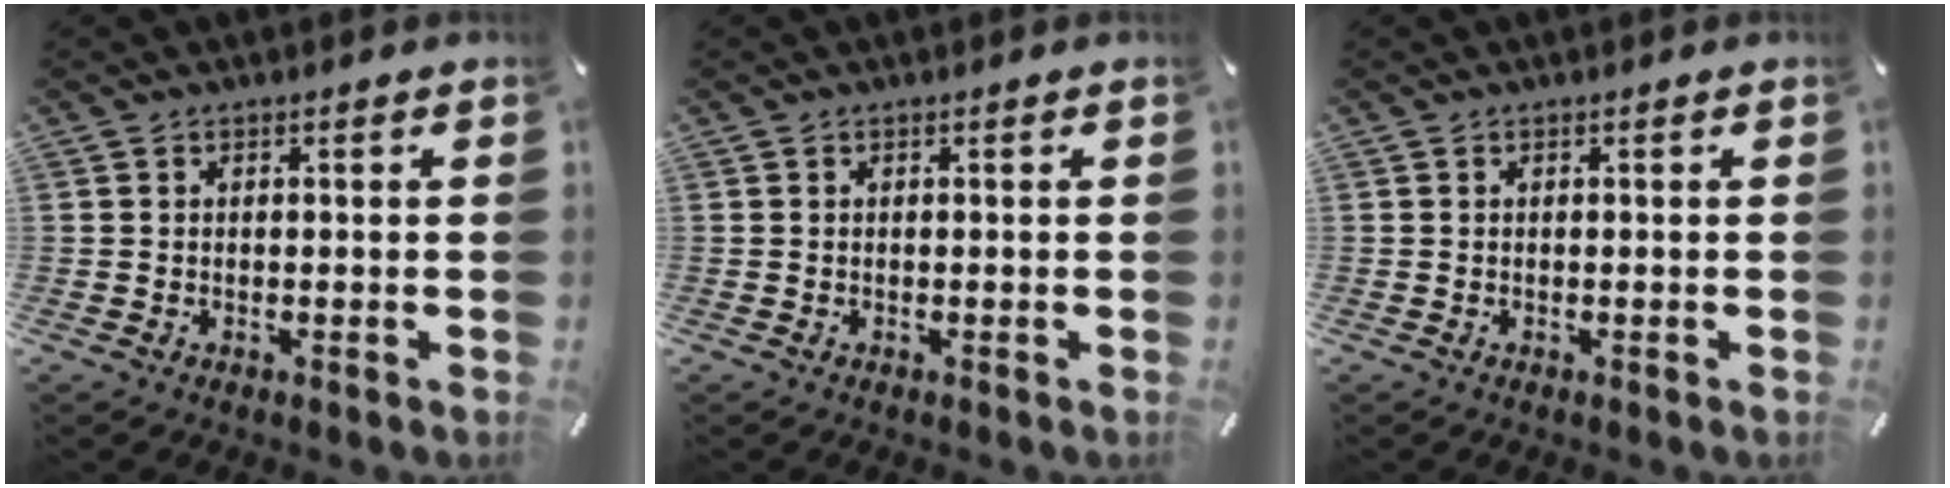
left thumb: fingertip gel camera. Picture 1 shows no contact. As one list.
[{"total": 0.0}, {"total": 0.0}]